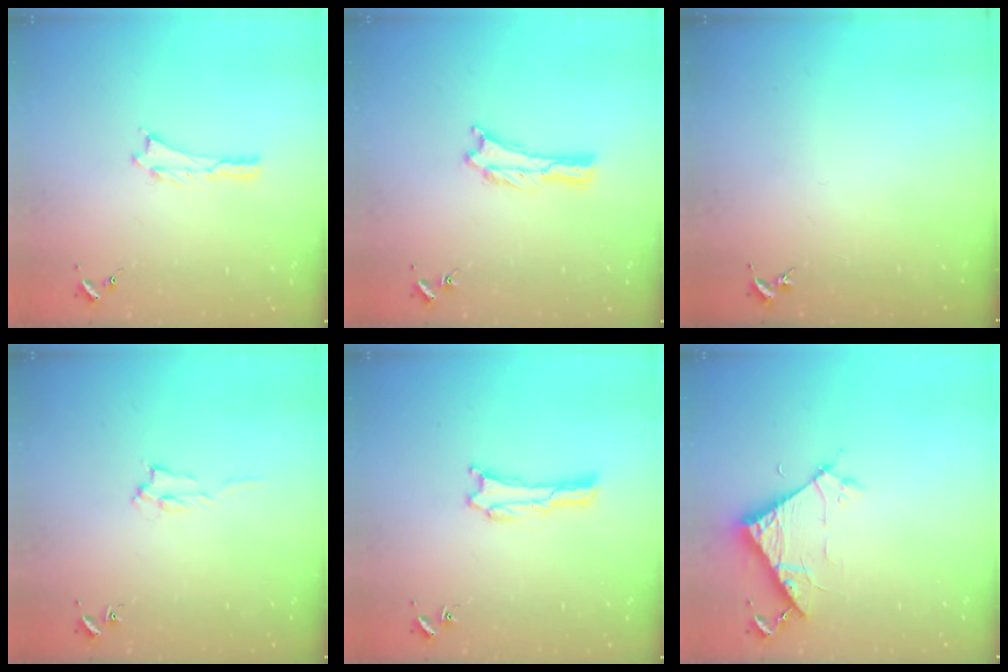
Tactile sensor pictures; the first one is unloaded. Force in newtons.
{"total": 0.0}
{"total": 0.0}
{"total": 1.4, "press": 1.4, "slide": 0.2}
{"total": 0.0}
{"total": 6.7, "press": 6.7, "slide": 0.3}